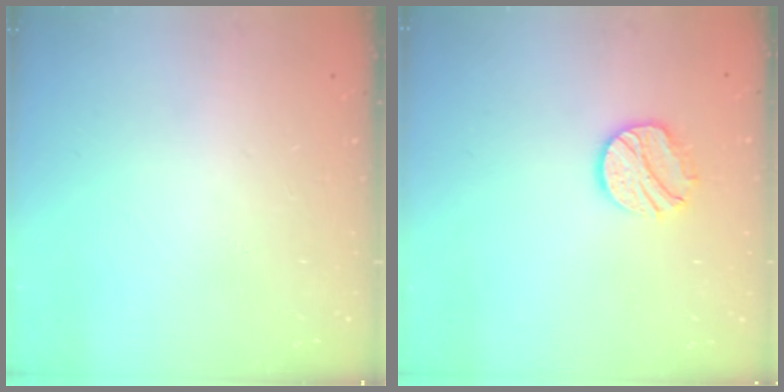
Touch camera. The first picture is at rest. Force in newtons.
{"total": 9.8, "press": 9.8, "slide": 0.6}